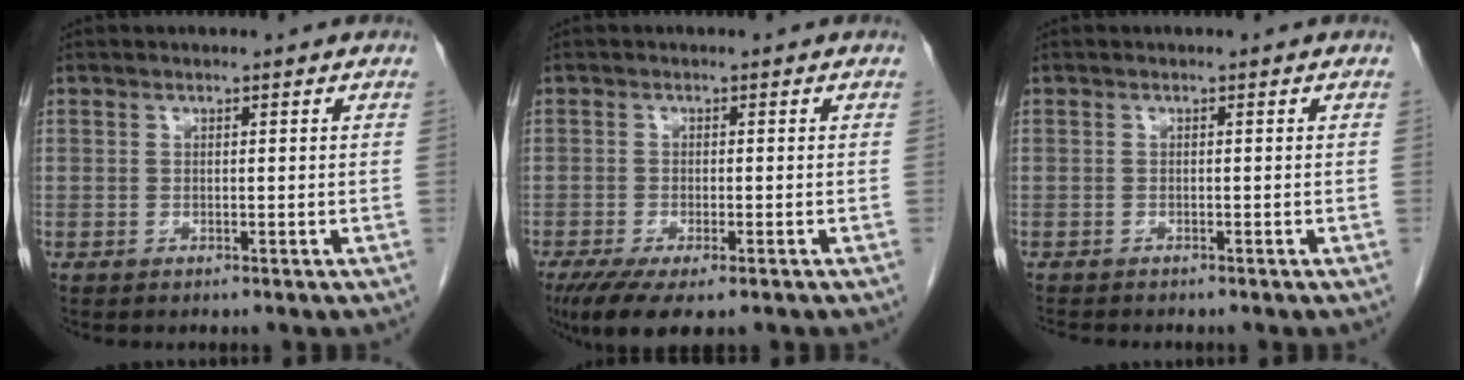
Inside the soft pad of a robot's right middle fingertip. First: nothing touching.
{"total": 8.0, "force": [-5.5, 2.1, 5.4], "torque": [-0.083, -0.020, -0.086]}
{"total": 2.6, "force": [-2.3, 0.6, 1.0], "torque": [-0.018, -0.006, -0.033]}